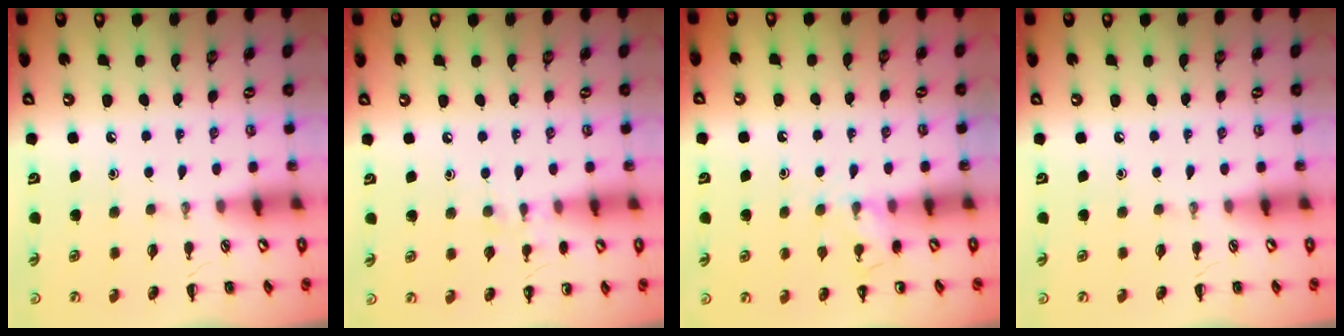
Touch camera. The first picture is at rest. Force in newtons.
{"total": 5.0, "press": 4.7, "slide": 1.7}
{"total": 7.4, "press": 7.0, "slide": 2.3}
{"total": 0.0}